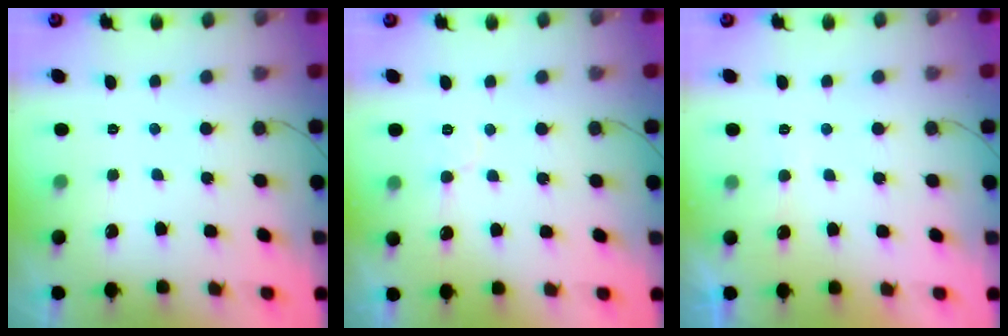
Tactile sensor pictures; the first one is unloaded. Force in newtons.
{"total": 6.2, "press": 6.1, "slide": 0.6}
{"total": 4.7, "press": 4.6, "slide": 0.5}